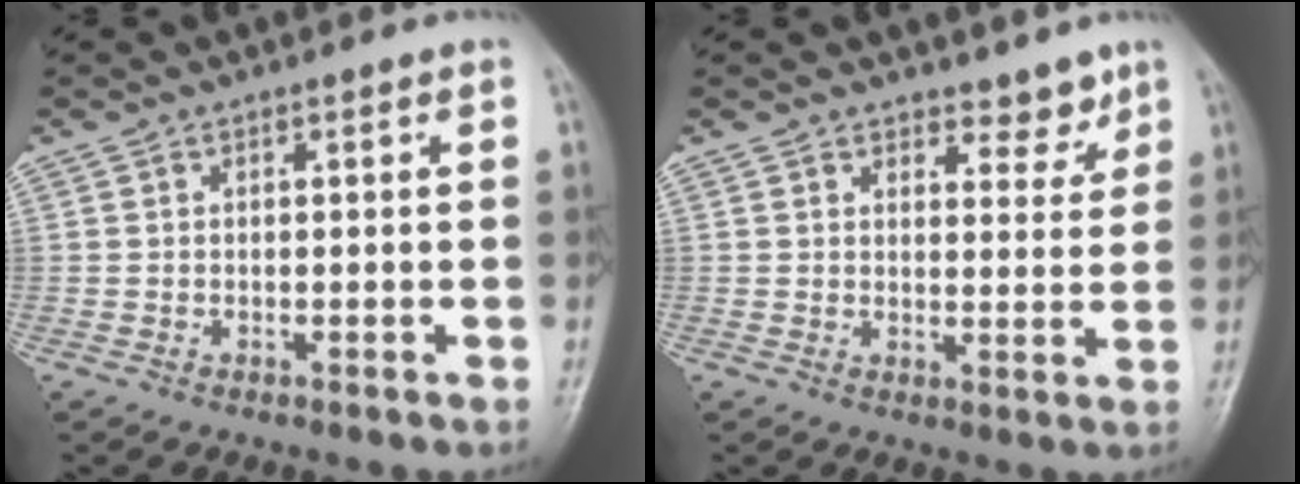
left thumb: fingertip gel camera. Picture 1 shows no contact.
{"total": 4.6, "force": [3.6, 2.3, 1.6], "torque": [0.009, -0.025, 0.051]}